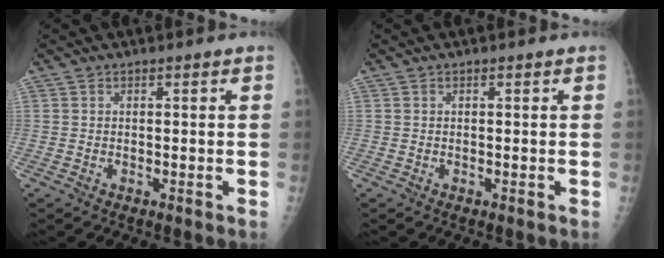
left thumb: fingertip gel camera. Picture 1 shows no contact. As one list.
[{"total": 0.0}]